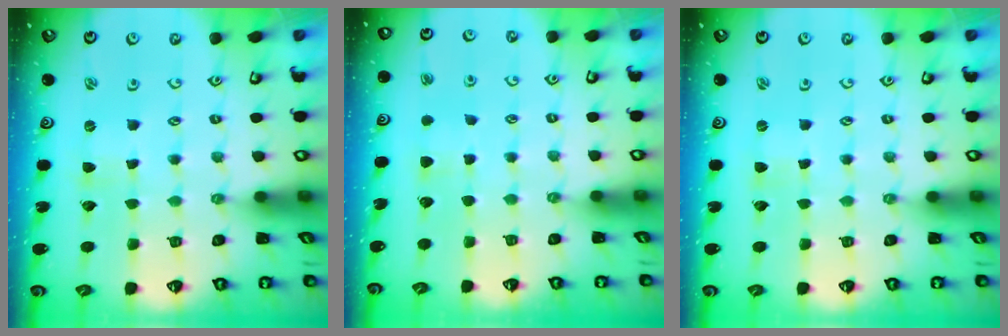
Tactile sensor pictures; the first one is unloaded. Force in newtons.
{"total": 3.7, "press": 3.6, "slide": 0.4}
{"total": 0.0}